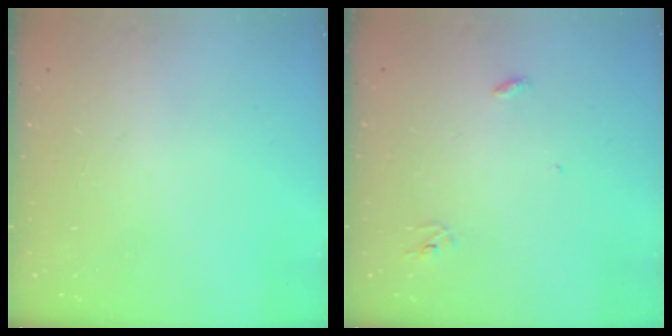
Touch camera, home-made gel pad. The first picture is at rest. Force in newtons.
{"total": 2.9, "press": 2.9, "slide": 0.2}